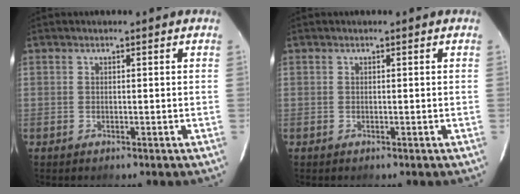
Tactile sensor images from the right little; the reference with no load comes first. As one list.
[{"total": 0.0}]